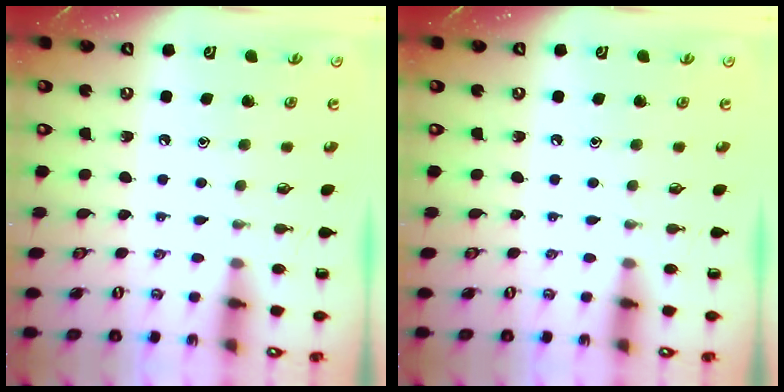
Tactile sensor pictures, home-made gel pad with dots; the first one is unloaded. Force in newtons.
{"total": 0.0}